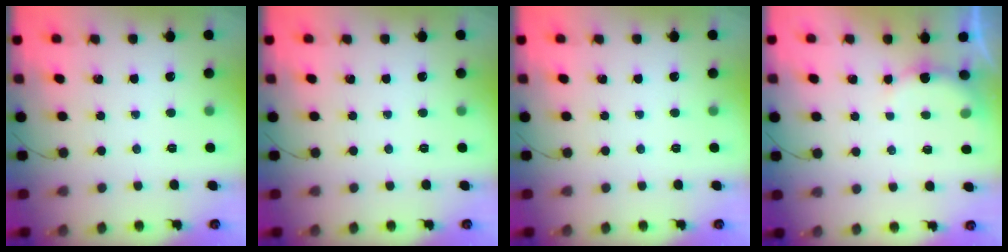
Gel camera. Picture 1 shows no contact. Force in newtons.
{"total": 0.0}
{"total": 0.0}
{"total": 5.6, "press": 5.5, "slide": 1.1}